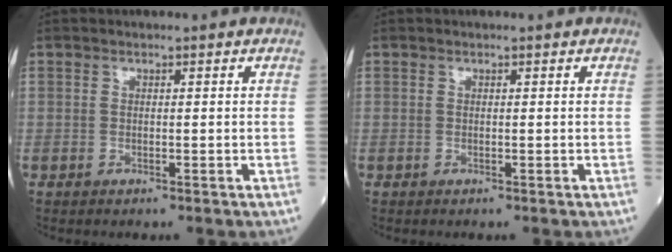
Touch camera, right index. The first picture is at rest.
{"total": 0.0}